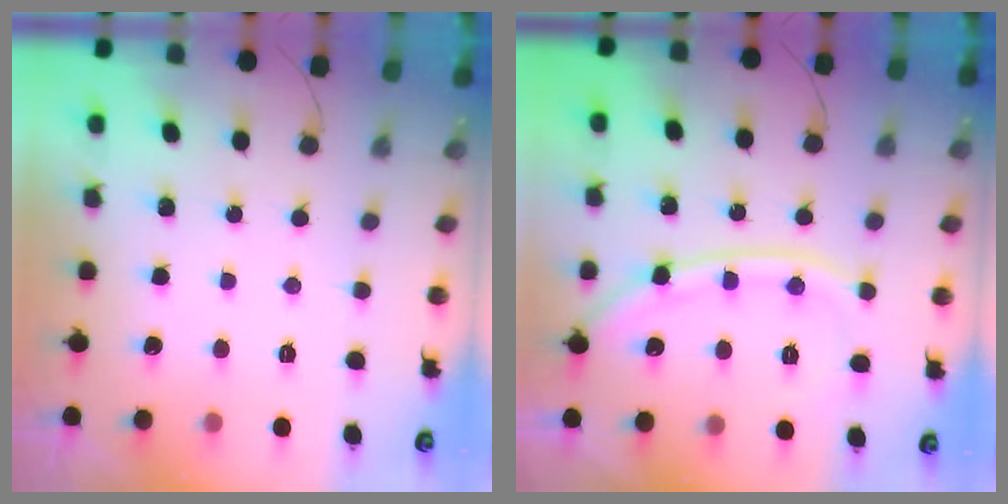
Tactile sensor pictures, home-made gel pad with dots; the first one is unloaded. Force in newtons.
{"total": 11.6, "press": 11.5, "slide": 1.6}